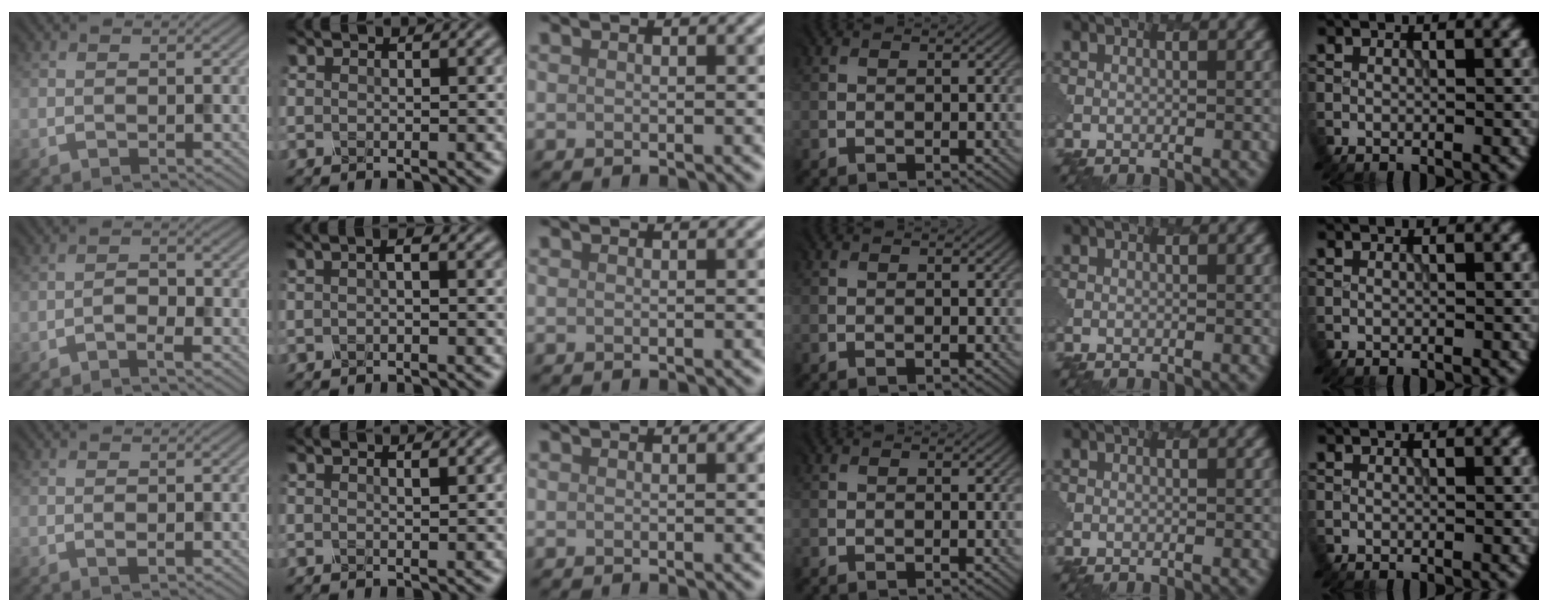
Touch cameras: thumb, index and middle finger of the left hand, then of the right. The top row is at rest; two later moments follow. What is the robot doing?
{"motion": "dispense", "object": "pipette"}